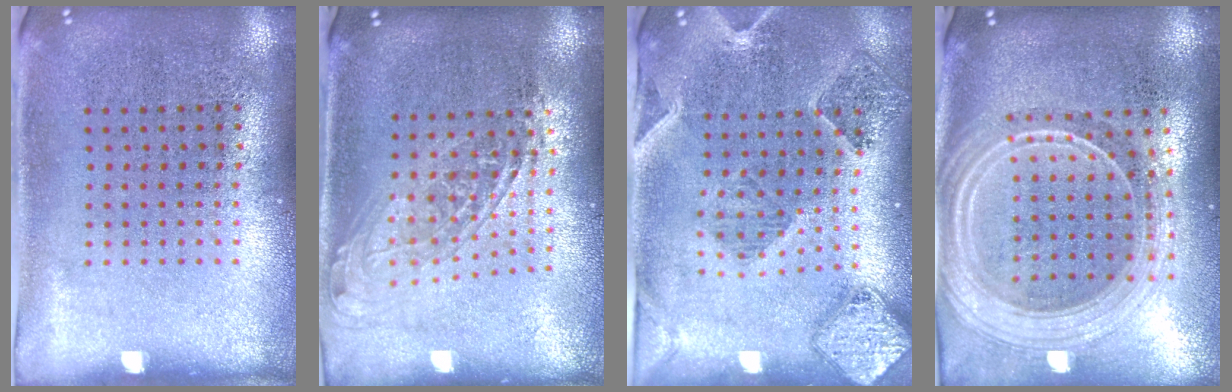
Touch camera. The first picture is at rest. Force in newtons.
{"total": 1.6, "press": 1.3, "slide": 0.9}
{"total": 1.6, "press": 1.5, "slide": 0.4}
{"total": 2.5, "press": 2.2, "slide": 1.3}